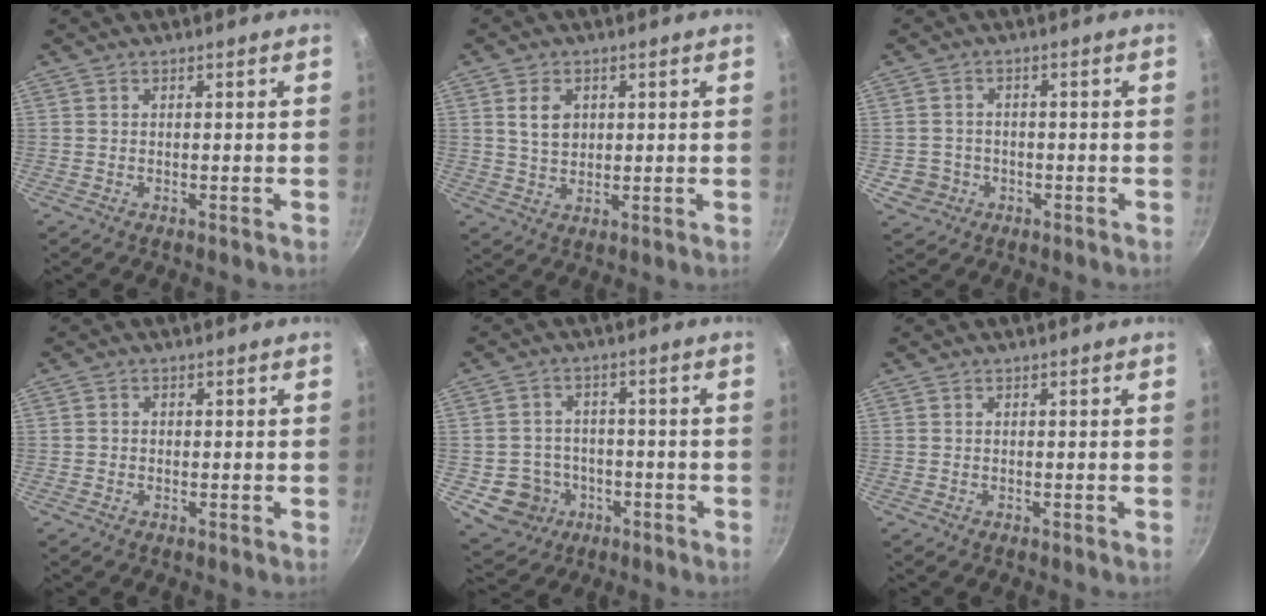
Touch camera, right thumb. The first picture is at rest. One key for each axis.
{"total": 4.8, "fx": 1.4, "fy": 3.5, "fz": 2.9, "tx": -0.039, "ty": -0.007, "tz": 0.029}
{"total": 4.3, "fx": -1.2, "fy": 4.0, "fz": 0.9, "tx": -0.003, "ty": 0.019, "tz": -0.011}
{"total": 0.9, "fx": -0.2, "fy": 0.9, "fz": 0.3, "tx": -0.002, "ty": 0.002, "tz": -0.005}
{"total": 8.5, "fx": -2.9, "fy": 7.6, "fz": 2.4, "tx": -0.012, "ty": 0.033, "tz": -0.034}
{"total": 0.0}